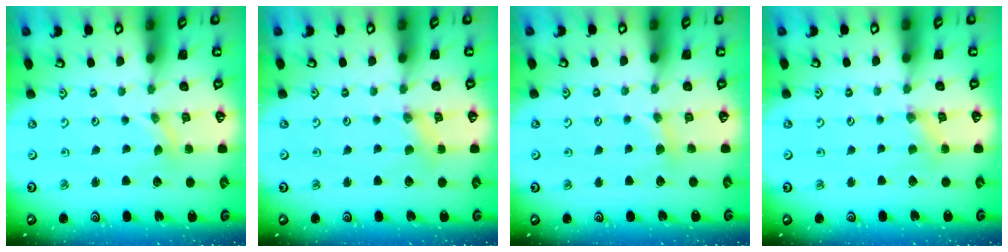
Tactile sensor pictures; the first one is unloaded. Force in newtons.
{"total": 1.3, "press": 1.2, "slide": 0.3}
{"total": 2.6, "press": 2.6, "slide": 0.3}
{"total": 1.0, "press": 1.0, "slide": 0.1}